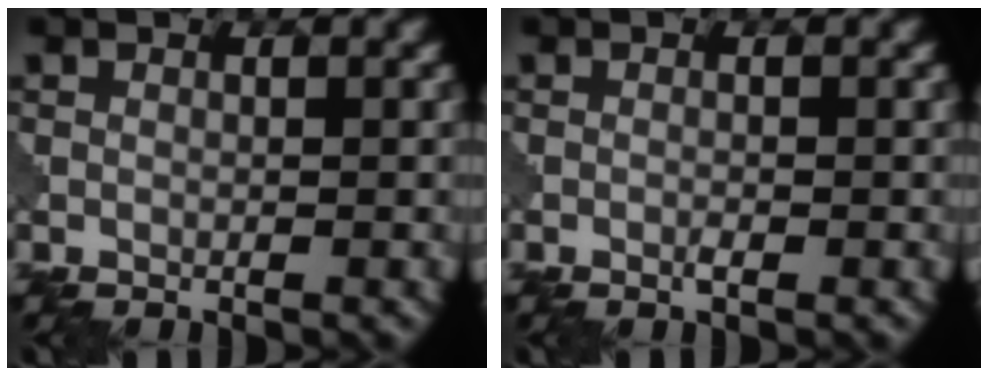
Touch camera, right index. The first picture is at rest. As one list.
[{"total": 0.6, "force": [-0.3, 0.1, 0.5], "torque": [-0.013, -0.001, -0.008]}]